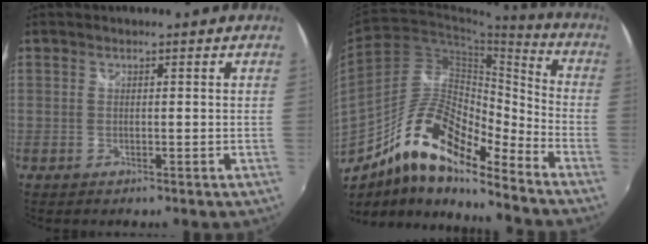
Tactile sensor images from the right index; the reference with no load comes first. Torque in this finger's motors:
{"motor_torque": [0.67, -0.83, 0.16, -0.01]}